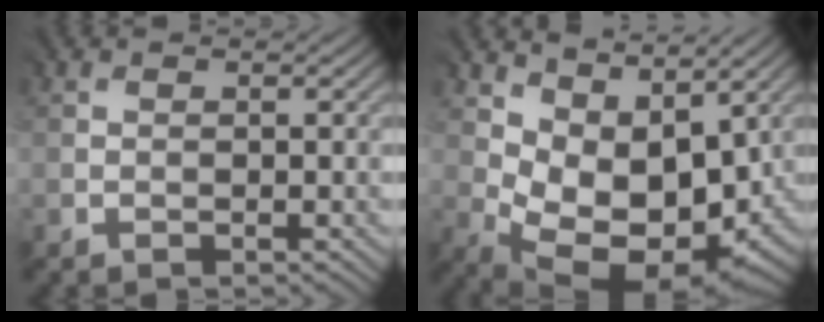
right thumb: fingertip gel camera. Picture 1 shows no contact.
{"total": 11.2, "force": [1.9, 7.3, 8.3], "torque": [-0.156, -0.025, 0.049]}